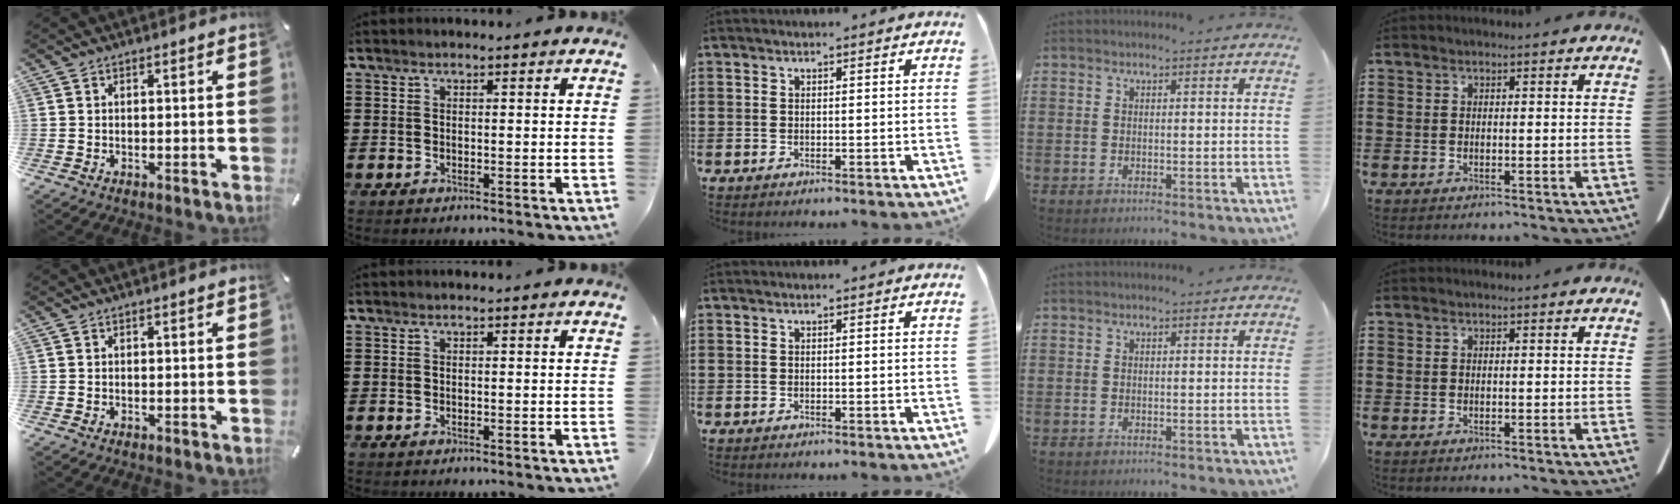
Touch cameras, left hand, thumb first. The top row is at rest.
{}